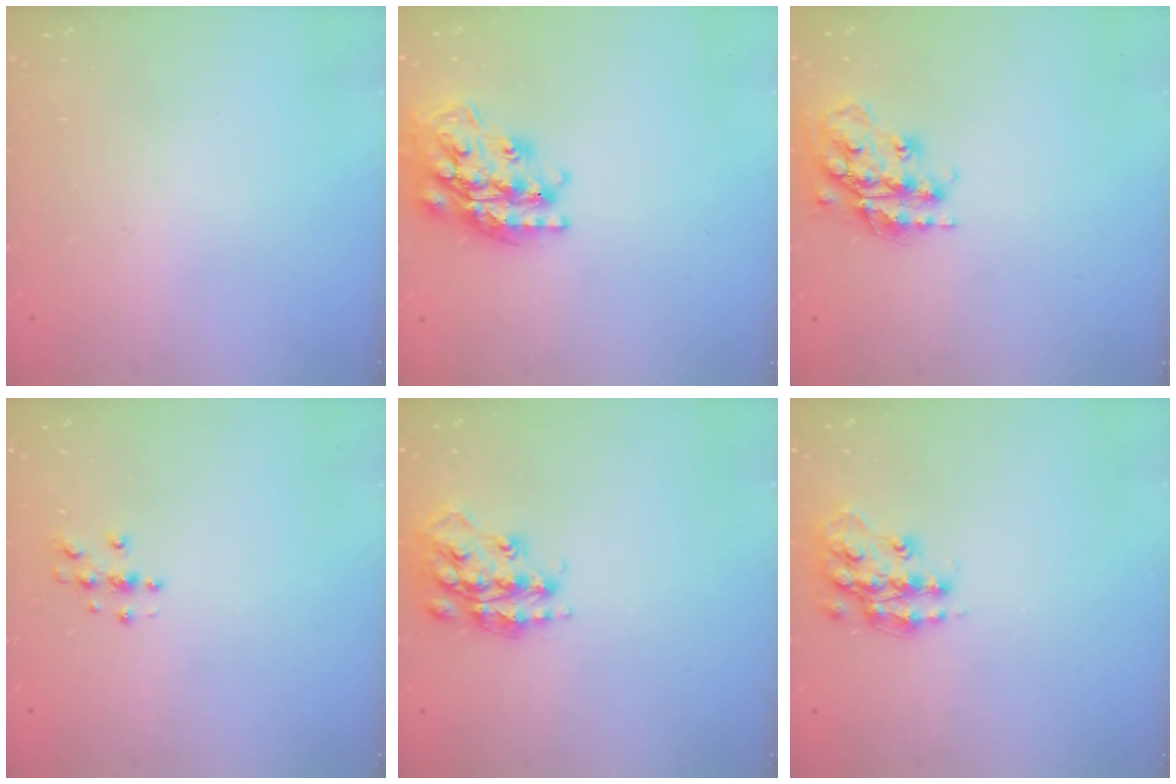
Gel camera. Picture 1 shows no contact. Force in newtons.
{"total": 22.6, "press": 22.5, "slide": 1.7}
{"total": 17.6, "press": 17.5, "slide": 1.3}
{"total": 3.8, "press": 3.8, "slide": 0.5}
{"total": 15.9, "press": 15.8, "slide": 1.0}
{"total": 13.4, "press": 13.4, "slide": 0.9}